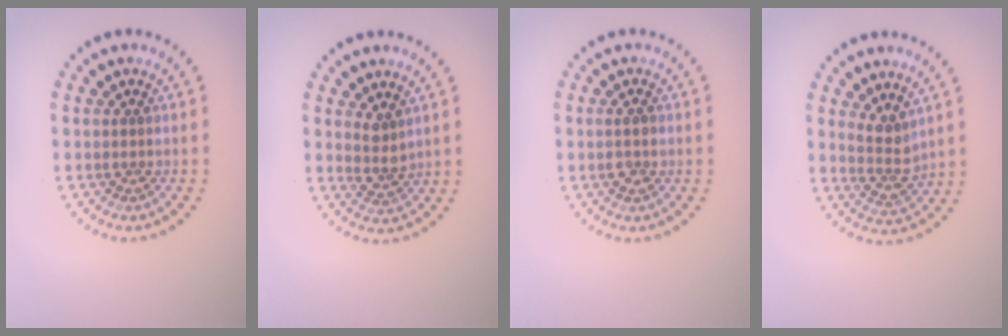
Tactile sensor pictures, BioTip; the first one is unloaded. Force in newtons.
{"total": 1.9, "press": 1.5, "slide": 1.1}
{"total": 1.5, "press": 1.5, "slide": 0.1}
{"total": 2.6, "press": 2.1, "slide": 1.5}